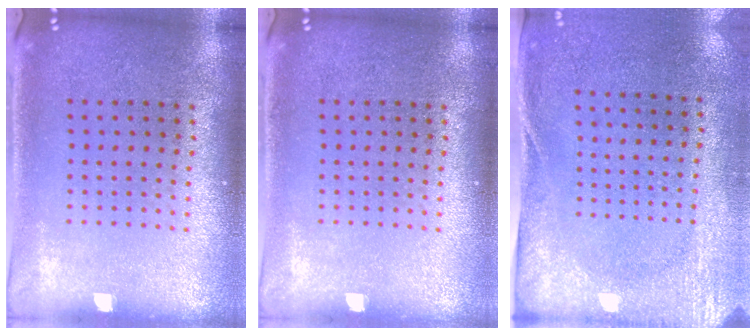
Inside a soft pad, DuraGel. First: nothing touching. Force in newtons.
{"total": 0.0}
{"total": 2.7, "press": 2.1, "slide": 1.7}